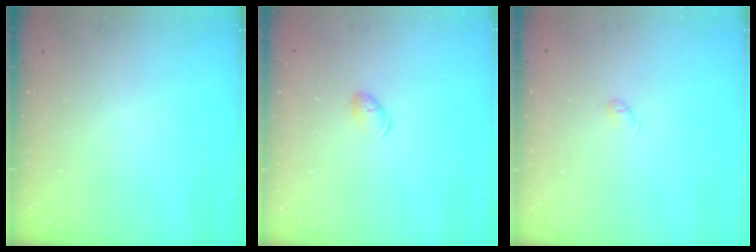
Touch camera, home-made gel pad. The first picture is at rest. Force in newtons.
{"total": 5.1, "press": 4.9, "slide": 1.0}
{"total": 3.3, "press": 3.2, "slide": 0.6}